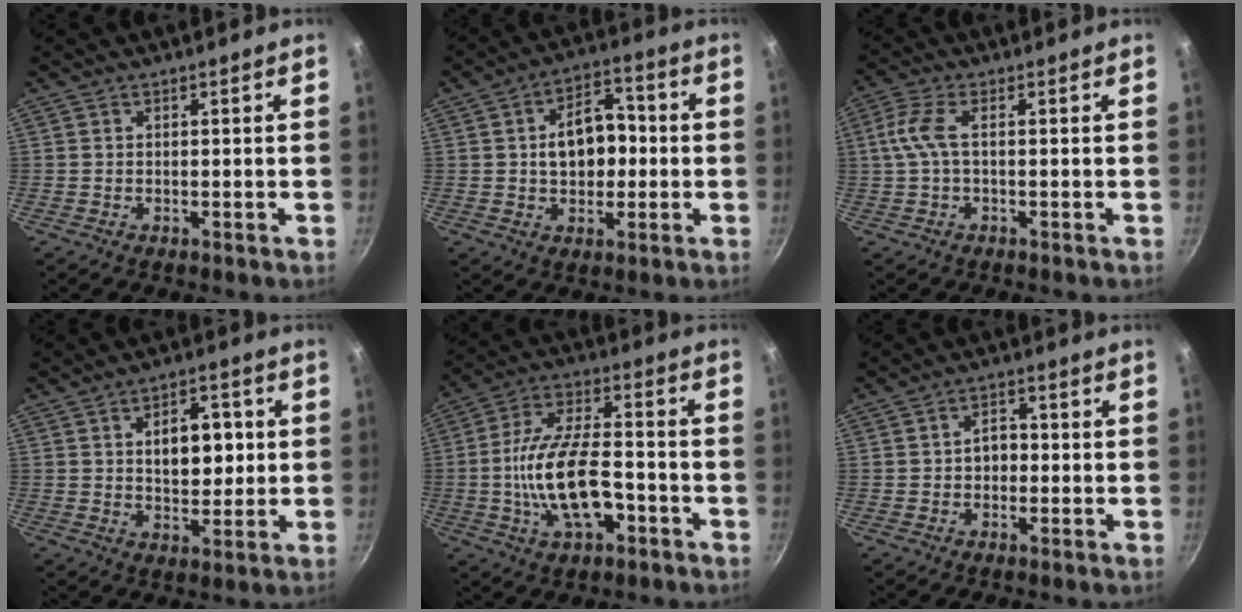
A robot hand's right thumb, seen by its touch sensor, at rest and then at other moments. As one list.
[{"total": 10.8, "force": [0.0, 7.5, 7.9], "torque": [-0.082, 0.021, -0.005]}, {"total": 5.2, "force": [-0.1, 1.9, 4.8], "torque": [-0.122, 0.013, -0.006]}, {"total": 9.3, "force": [1.4, 5.5, 7.3], "torque": [-0.071, -0.001, 0.021]}, {"total": 16.5, "force": [-4.6, 8.0, 13.6], "torque": [-0.237, 0.037, -0.084]}, {"total": 3.7, "force": [-0.4, 2.8, 2.4], "torque": [-0.015, 0.012, -0.009]}]